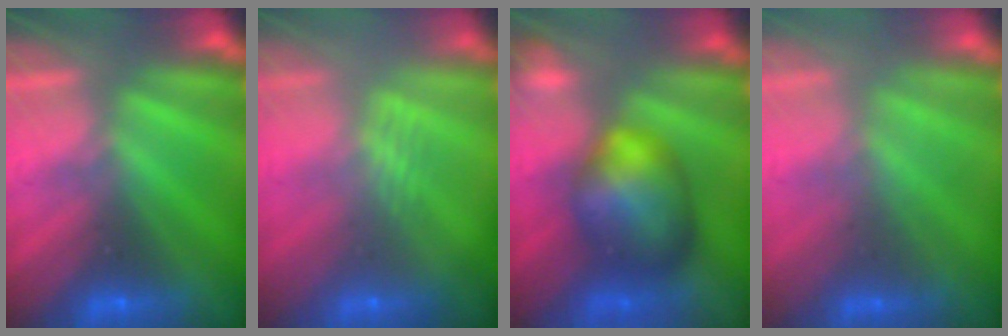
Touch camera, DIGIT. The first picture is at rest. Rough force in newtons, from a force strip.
{"total": 2.3}
{"total": 9.1}
{"total": 2.2}